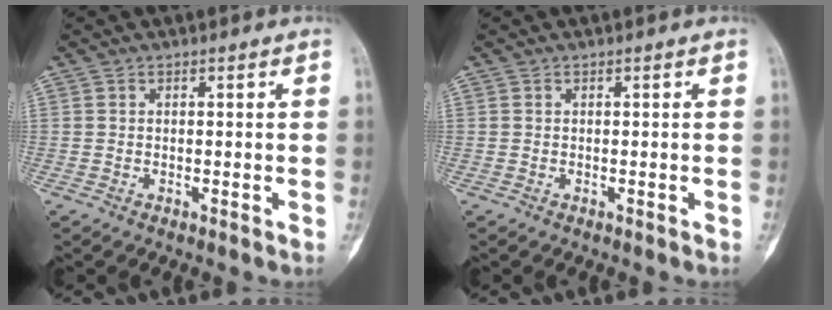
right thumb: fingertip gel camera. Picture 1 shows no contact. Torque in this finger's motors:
{"motor_torque": [0.01, -0.01, 0.01, 0.00, 0.00]}